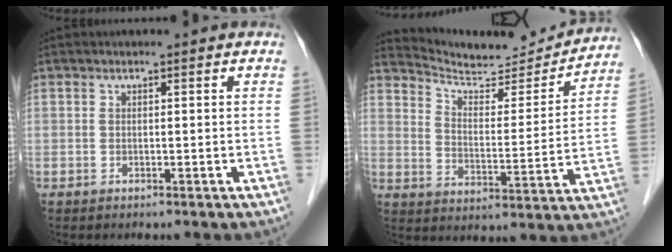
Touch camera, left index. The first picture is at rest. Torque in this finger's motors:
{"motor_torque": [-1.04, -1.04, 0.00, -0.02]}